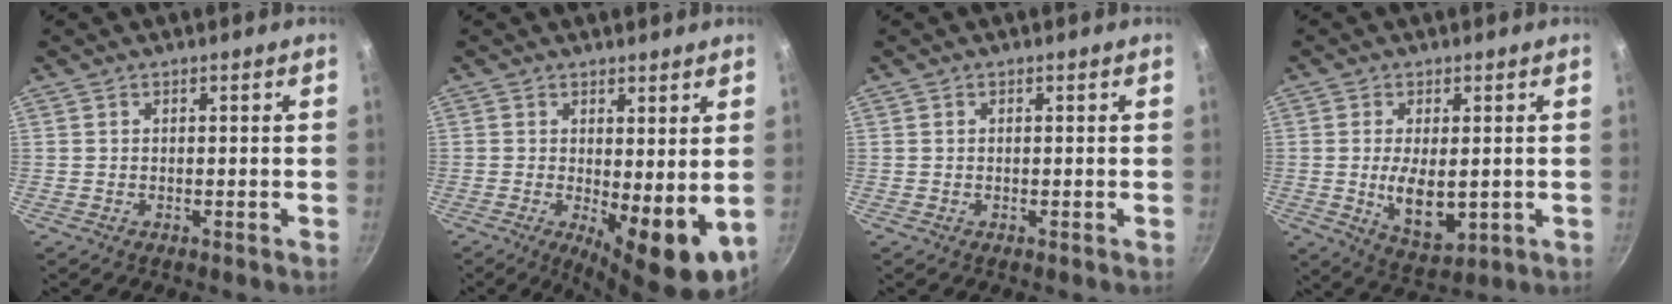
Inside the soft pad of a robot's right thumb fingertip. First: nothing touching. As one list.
[{"total": 9.7, "force": [-0.3, 3.5, 9.0], "torque": [-0.109, -0.014, 0.007]}, {"total": 0.0}, {"total": 8.8, "force": [-0.4, 4.3, 7.6], "torque": [-0.129, -0.013, 0.006]}]